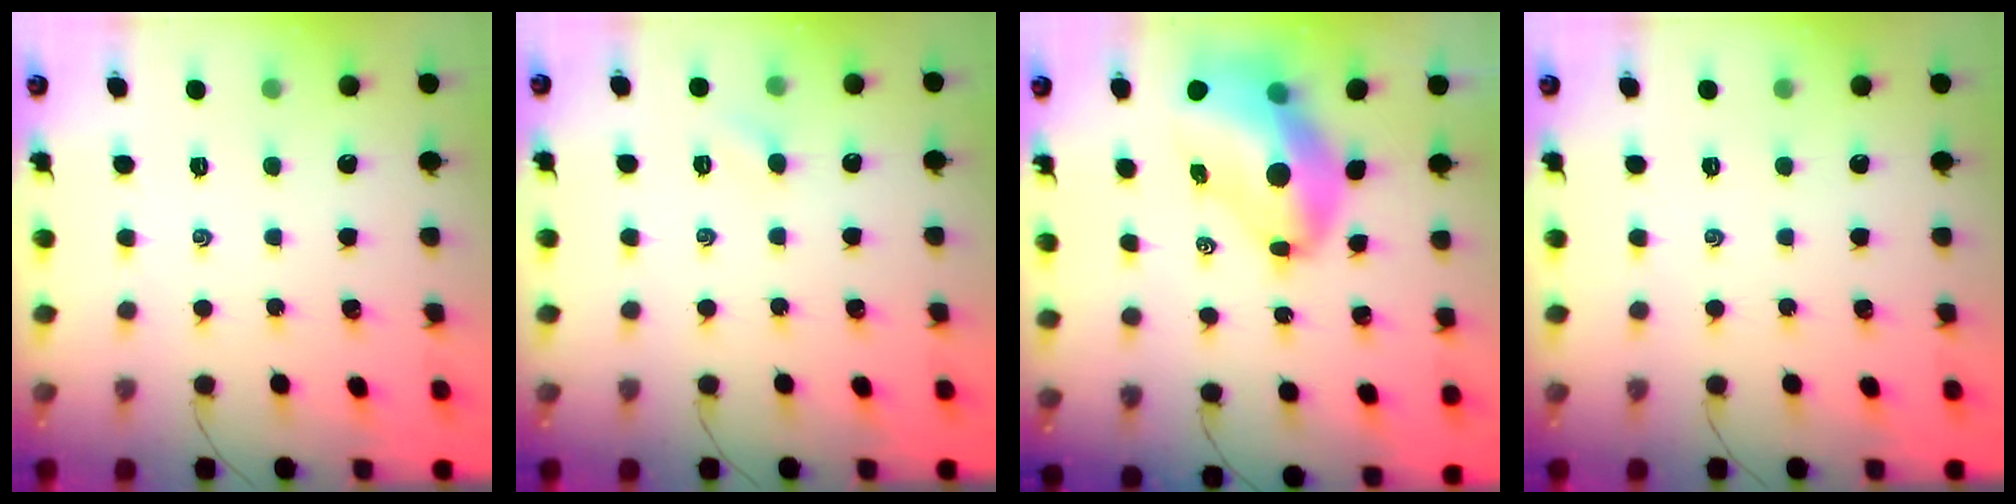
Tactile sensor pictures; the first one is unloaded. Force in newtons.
{"total": 2.4, "press": 2.3, "slide": 0.7}
{"total": 14.2, "press": 13.6, "slide": 4.2}
{"total": 0.0}